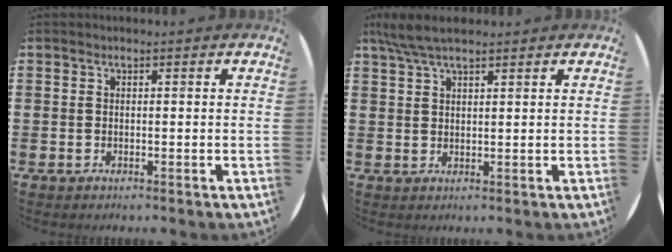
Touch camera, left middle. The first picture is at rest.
{"total": 4.5, "force": [3.6, 0.9, 2.6], "torque": [-0.060, 0.003, 0.066]}